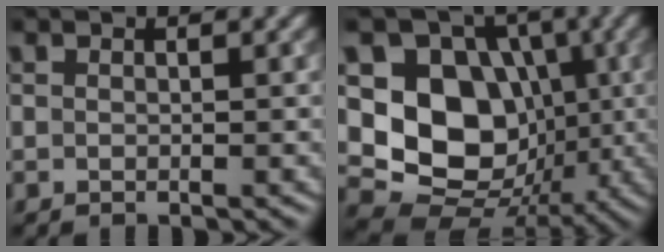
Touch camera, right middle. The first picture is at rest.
{"total": 11.1, "force": [-0.2, 8.9, 6.7], "torque": [-0.107, -0.013, -0.017]}